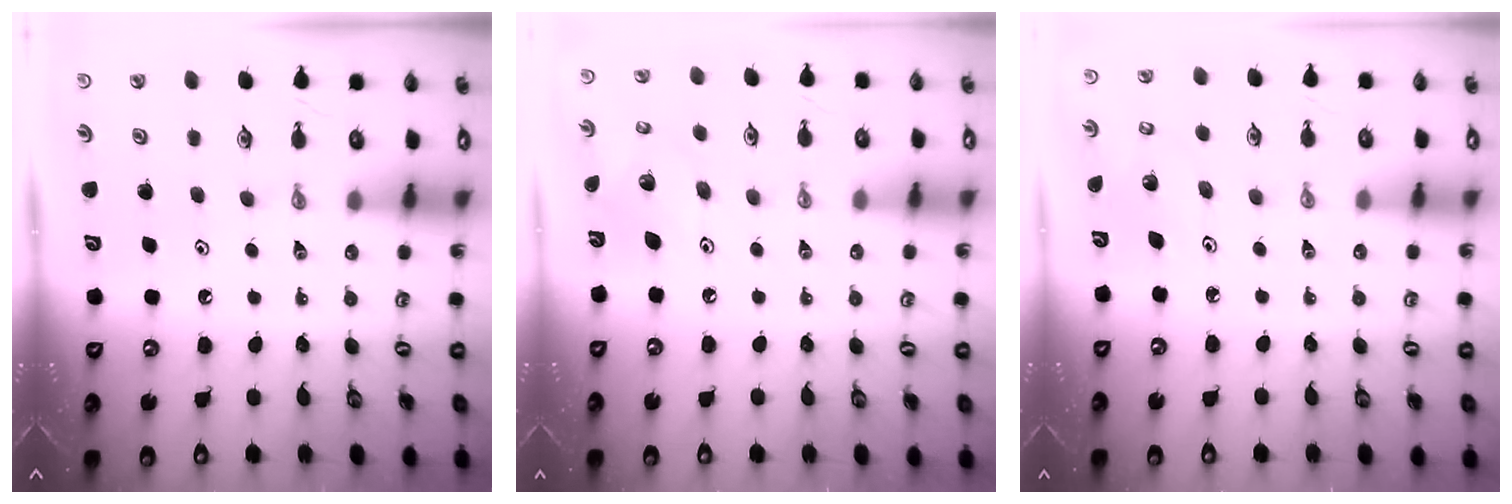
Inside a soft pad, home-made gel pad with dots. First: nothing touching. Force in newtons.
{"total": 7.9, "press": 7.9, "slide": 0.5}
{"total": 2.9, "press": 2.9, "slide": 0.2}